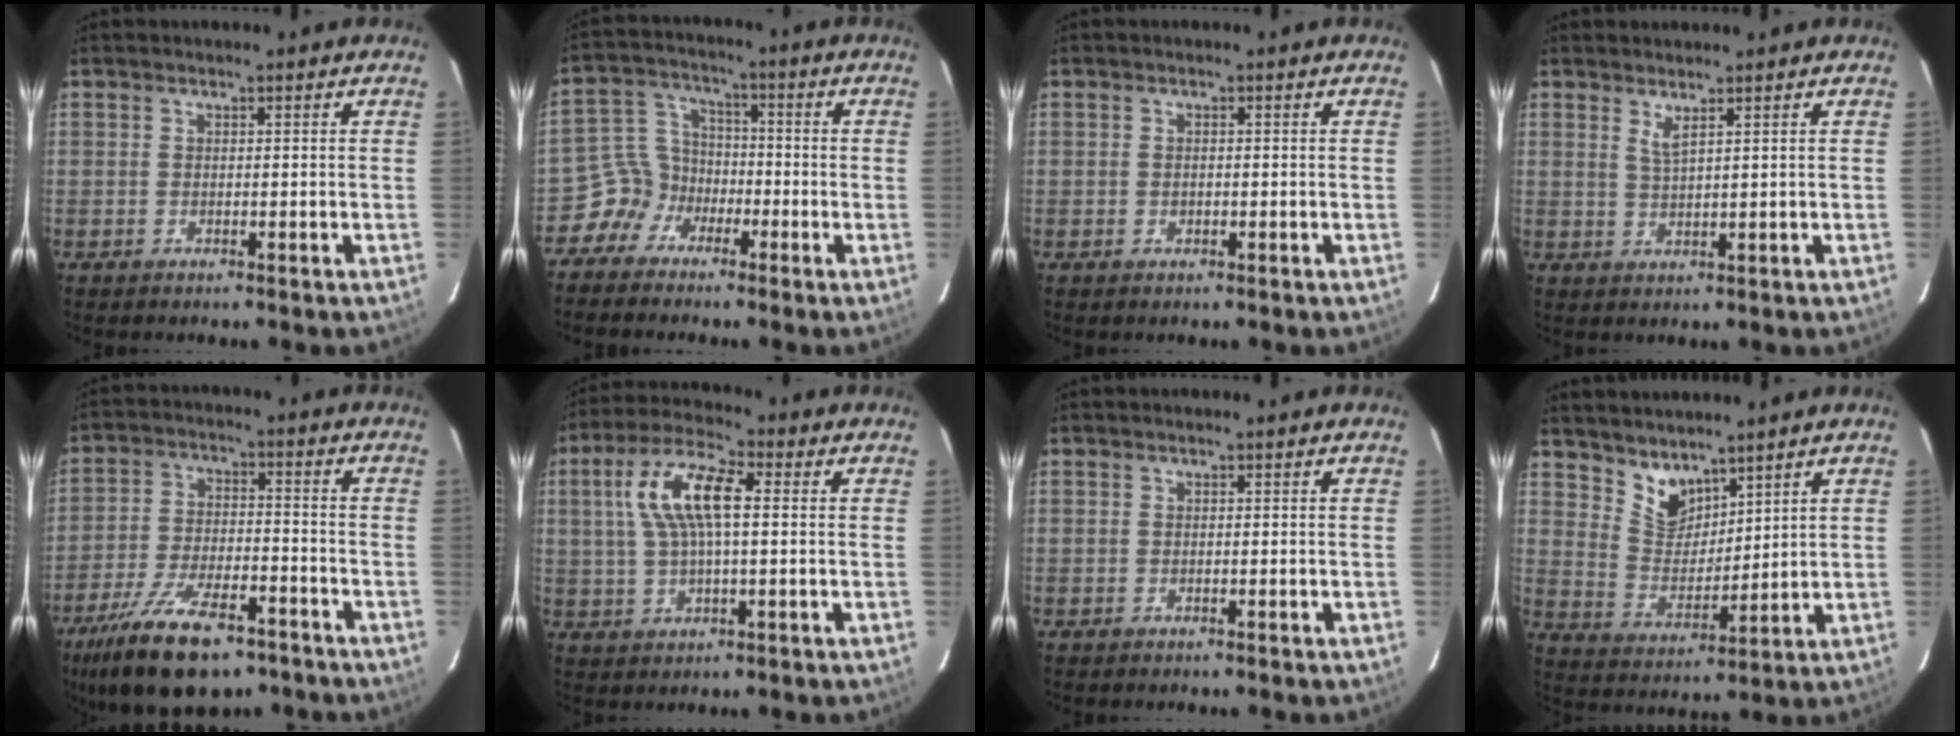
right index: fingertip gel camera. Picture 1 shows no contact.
{"total": 6.5, "force": [-4.2, 4.9, 0.4], "torque": [-0.013, 0.036, -0.090]}
{"total": 0.9, "force": [-0.2, 0.7, 0.6], "torque": [-0.010, 0.000, -0.004]}
{"total": 2.1, "force": [1.5, 0.0, 1.5], "torque": [-0.031, -0.005, 0.024]}
{"total": 17.9, "force": [-12.3, 7.1, 10.9], "torque": [-0.231, -0.030, -0.207]}
{"total": 11.2, "force": [2.0, 4.0, 10.3], "torque": [-0.203, 0.022, 0.036]}
{"total": 0.0}
{"total": 7.5, "force": [6.0, 3.7, 2.4], "torque": [-0.034, 0.001, 0.124]}